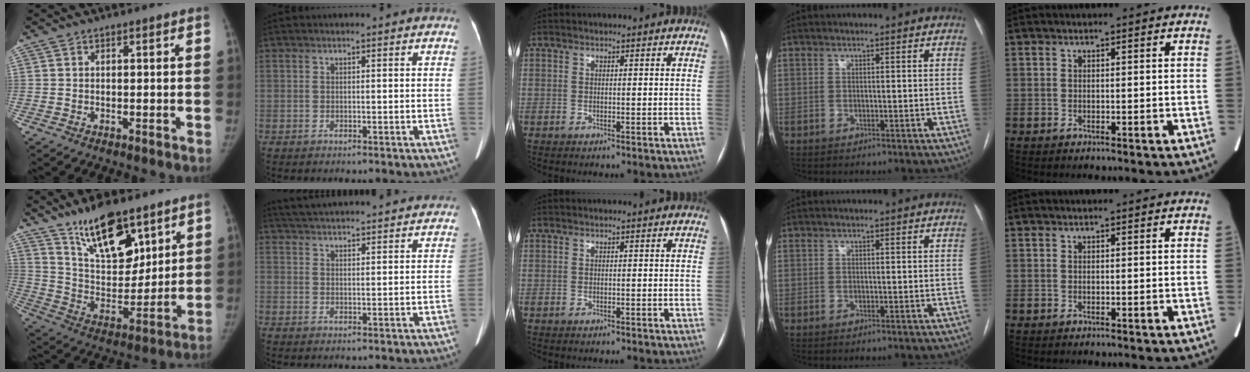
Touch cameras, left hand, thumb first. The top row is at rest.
{"thumb": {"total": 17.0, "force": [11.5, 7.5, 10.2], "torque": [-0.123, -0.073, 0.212]}, "index": {"total": 17.0, "force": [15.9, 1.6, 5.8], "torque": [-0.099, 0.041, 0.221]}}